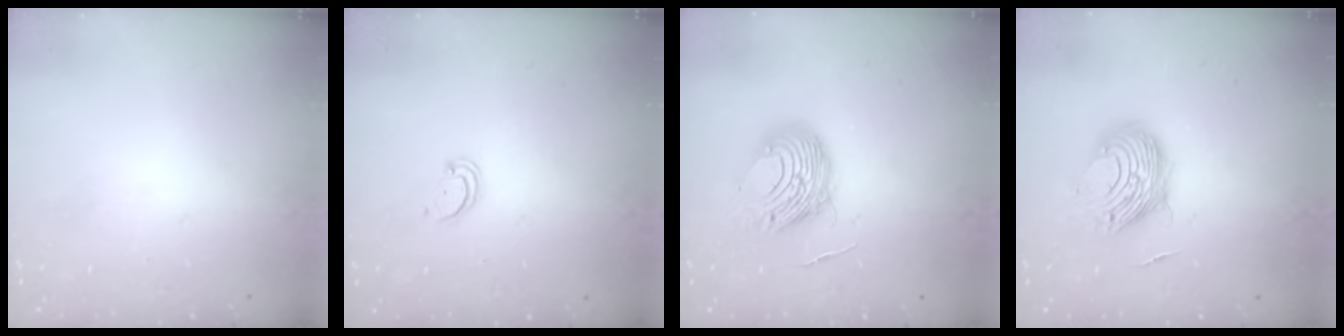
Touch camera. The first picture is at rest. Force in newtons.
{"total": 1.6, "press": 1.6, "slide": 0.1}
{"total": 9.7, "press": 9.7, "slide": 0.8}
{"total": 10.7, "press": 10.7, "slide": 0.8}